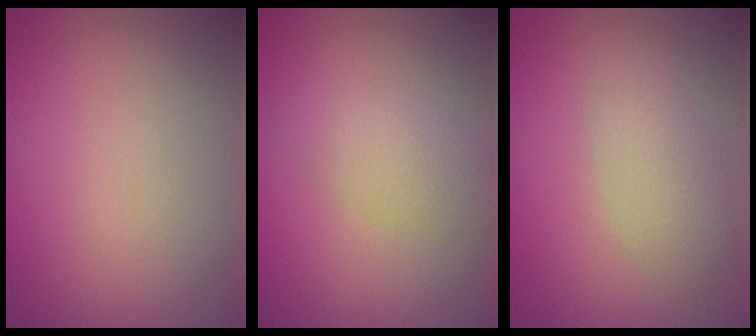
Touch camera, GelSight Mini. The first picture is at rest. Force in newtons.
{"total": 2.9, "press": 2.9, "slide": 0.1}
{"total": 2.8, "press": 2.8, "slide": 0.2}